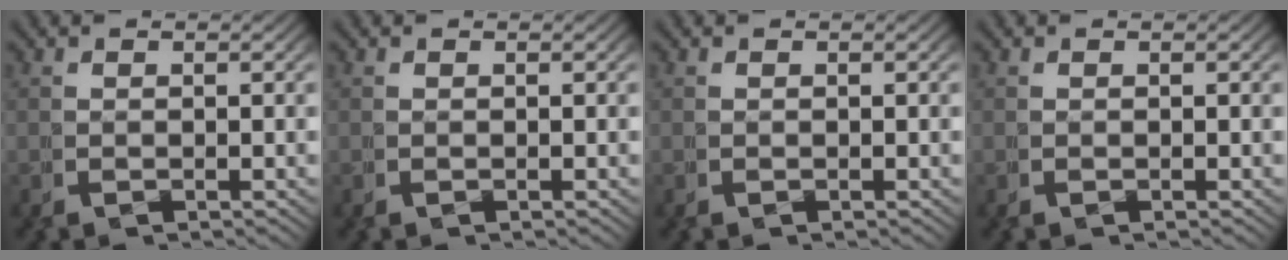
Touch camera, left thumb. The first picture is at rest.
{"total": 0.0}
{"total": 0.0}
{"total": 0.0}